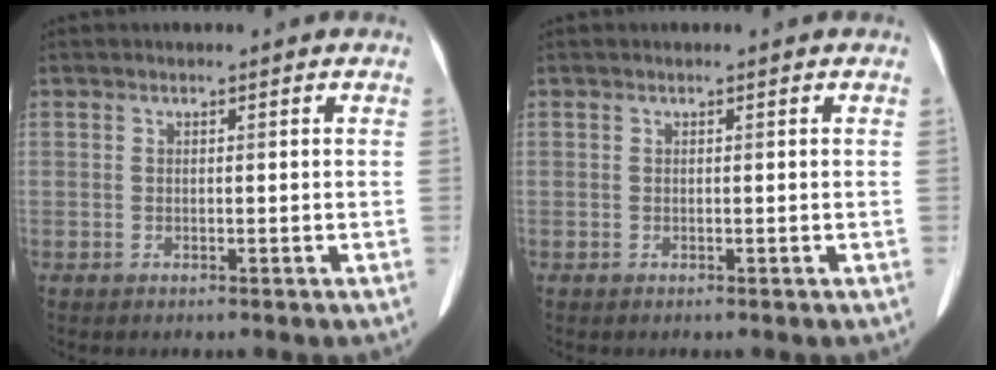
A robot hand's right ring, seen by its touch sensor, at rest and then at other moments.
{"total": 0.0}